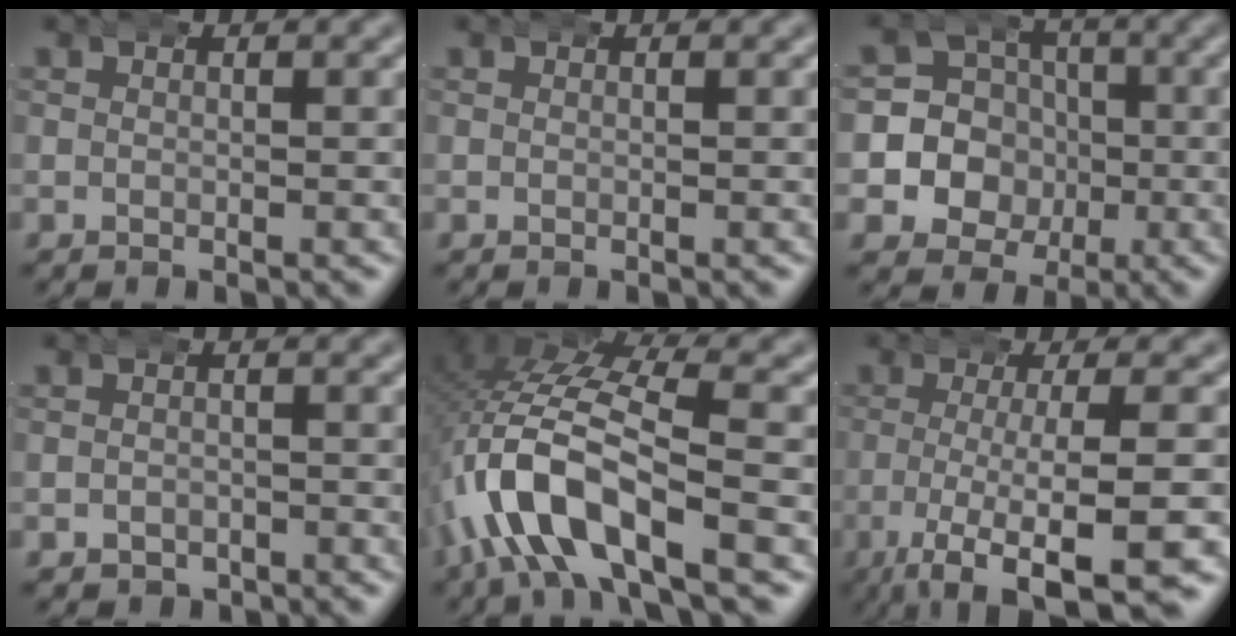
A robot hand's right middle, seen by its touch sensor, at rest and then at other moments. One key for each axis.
{"total": 0.0}
{"total": 14.0, "fx": -3.1, "fy": 13.2, "fz": 3.5, "tx": -0.118, "ty": -0.065, "tz": -0.055}
{"total": 2.1, "fx": -1.1, "fy": 1.8, "fz": 0.4, "tx": -0.005, "ty": -0.009, "tz": -0.015}
{"total": 7.7, "fx": -1.3, "fy": 3.8, "fz": 6.6, "tx": -0.157, "ty": -0.007, "tz": -0.023}
{"total": 10.8, "fx": -8.2, "fy": 2.5, "fz": 6.6, "tx": -0.118, "ty": -0.039, "tz": -0.108}